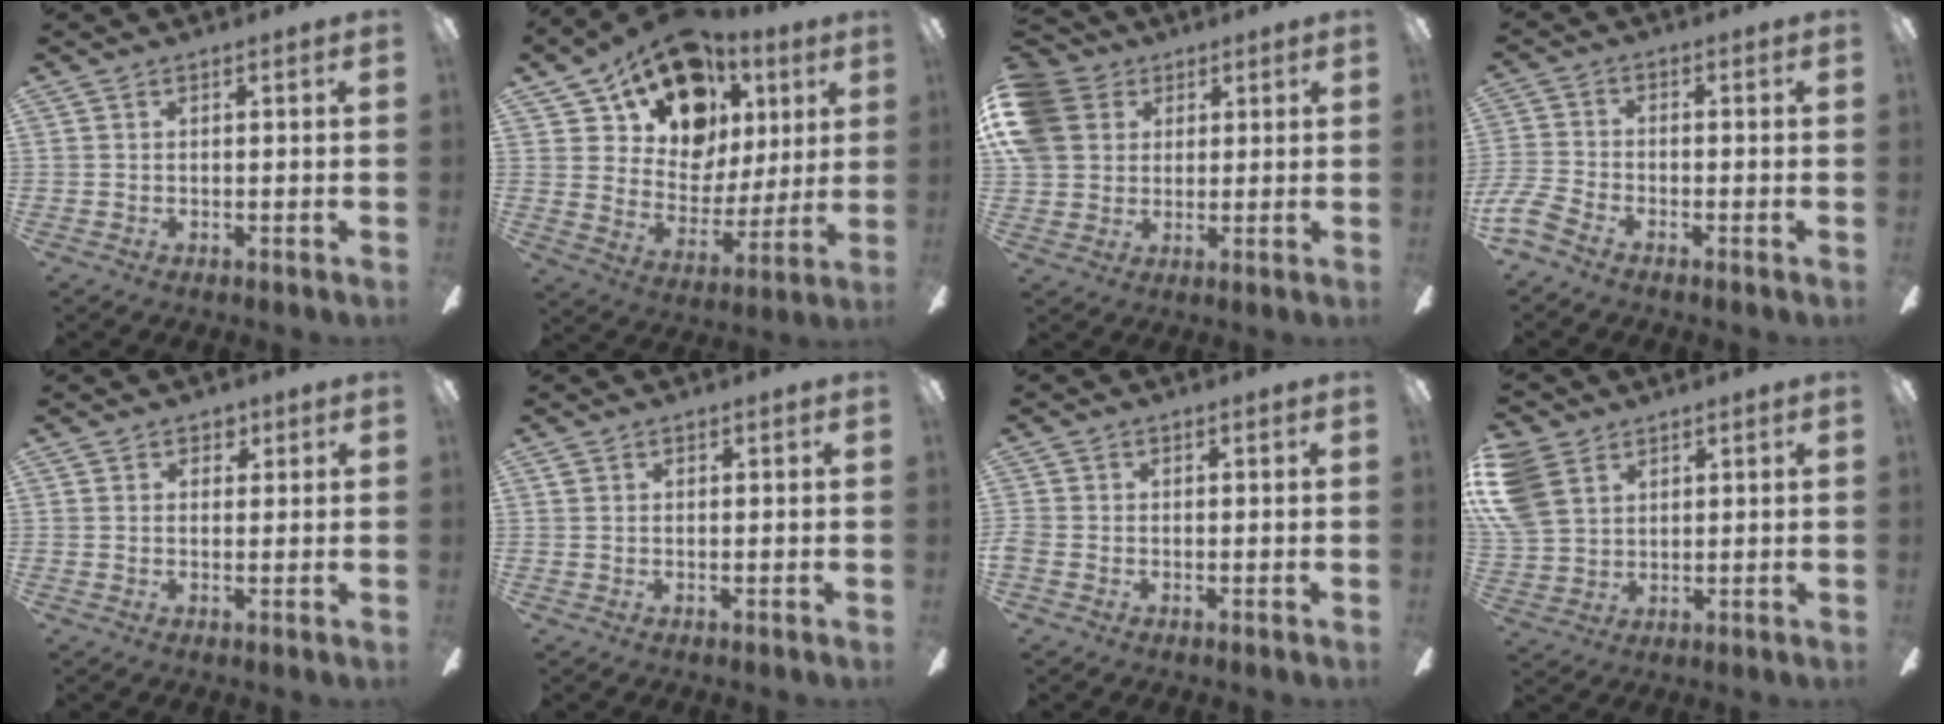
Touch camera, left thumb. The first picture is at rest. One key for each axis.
{"total": 20.0, "fx": 12.5, "fy": 13.0, "fz": 8.5, "tx": -0.157, "ty": -0.064, "tz": 0.239}
{"total": 11.8, "fx": 4.2, "fy": 10.0, "fz": 4.7, "tx": -0.119, "ty": -0.001, "tz": 0.085}
{"total": 5.8, "fx": -3.9, "fy": 2.6, "fz": 3.4, "tx": -0.081, "ty": 0.006, "tz": -0.073}
{"total": 2.4, "fx": 1.1, "fy": 2.0, "fz": 0.6, "tx": 0.010, "ty": -0.002, "tz": 0.016}
{"total": 0.6, "fx": 0.2, "fy": 0.6, "fz": 0.2, "tx": -0.002, "ty": 0.004, "tz": 0.002}
{"total": 1.4, "fx": -0.5, "fy": 1.2, "fz": 0.6, "tx": -0.011, "ty": 0.002, "tz": -0.009}
{"total": 11.3, "fx": 5.1, "fy": 8.5, "fz": 5.3, "tx": -0.138, "ty": -0.001, "tz": 0.100}